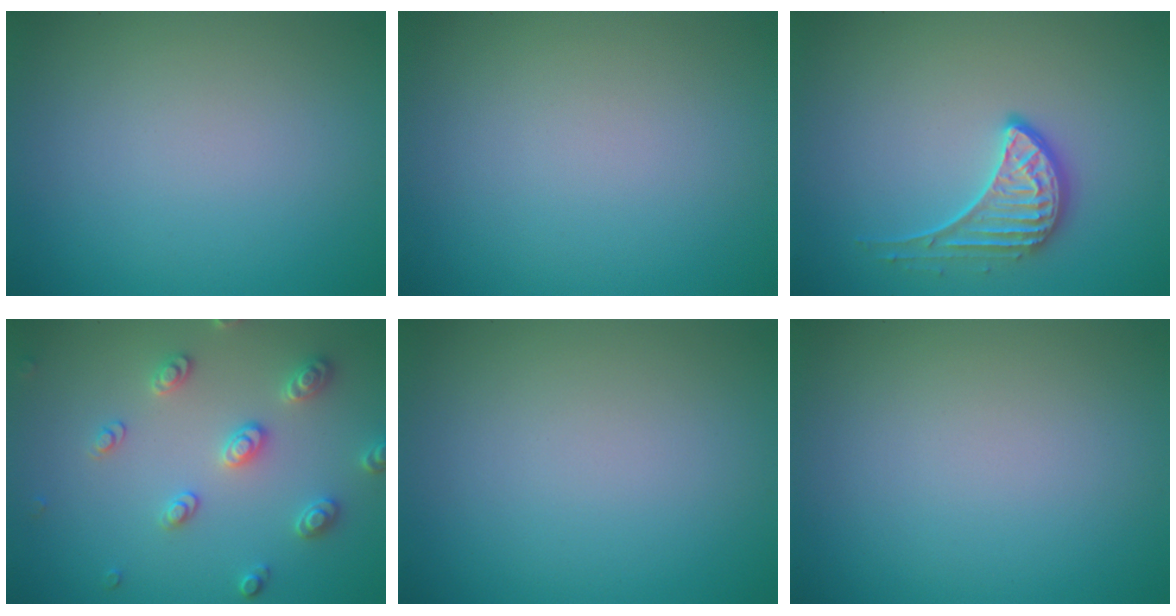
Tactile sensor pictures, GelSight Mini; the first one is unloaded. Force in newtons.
{"total": 0.0}
{"total": 2.7, "press": 2.2, "slide": 1.6}
{"total": 3.2, "press": 3.0, "slide": 0.9}
{"total": 0.0}
{"total": 0.0}